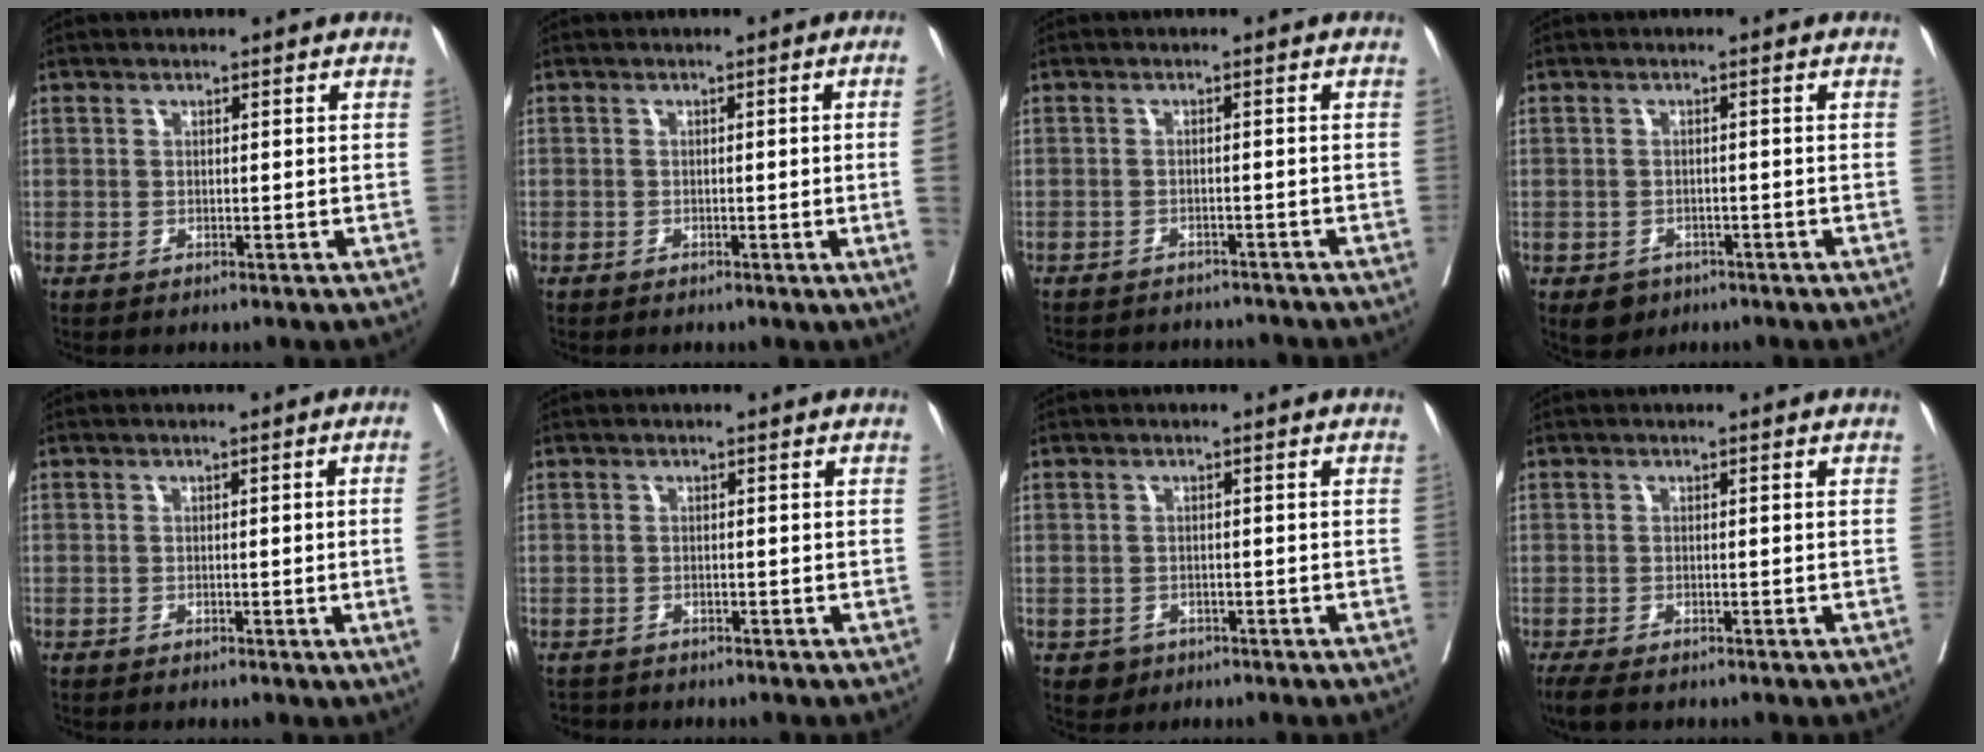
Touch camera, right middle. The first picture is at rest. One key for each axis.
{"total": 3.6, "fx": -0.6, "fy": -1.2, "fz": 3.3, "tx": -0.039, "ty": -0.007, "tz": -0.007}
{"total": 9.0, "fx": -8.5, "fy": 2.3, "fz": 1.7, "tx": -0.030, "ty": 0.007, "tz": -0.103}
{"total": 3.1, "fx": -1.9, "fy": 2.3, "fz": 0.8, "tx": -0.008, "ty": 0.003, "tz": -0.023}
{"total": 3.8, "fx": -0.6, "fy": -1.3, "fz": 3.5, "tx": -0.041, "ty": -0.007, "tz": -0.008}
{"total": 1.9, "fx": -1.7, "fy": 0.7, "fz": 0.0, "tx": -0.005, "ty": -0.004, "tz": -0.028}
{"total": 2.0, "fx": -1.1, "fy": 1.7, "fz": 0.3, "tx": -0.002, "ty": 0.006, "tz": -0.014}
{"total": 4.2, "fx": -3.2, "fy": 1.4, "fz": 2.4, "tx": -0.044, "ty": -0.014, "tz": -0.049}